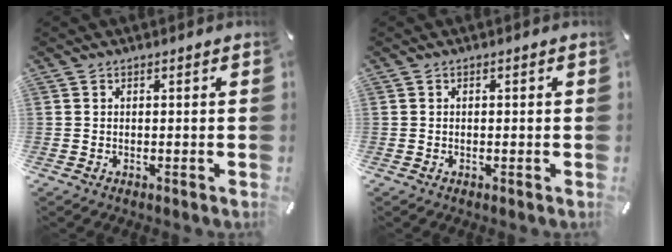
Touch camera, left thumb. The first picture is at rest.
{"total": 0.6, "force": [-0.2, 0.2, 0.6], "torque": [-0.010, -0.002, -0.003]}